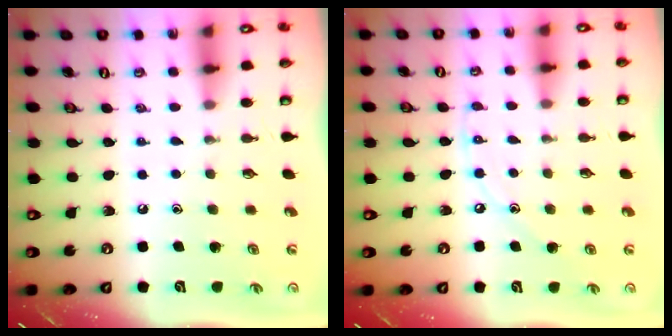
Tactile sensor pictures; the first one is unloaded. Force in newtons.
{"total": 7.2, "press": 7.1, "slide": 0.8}